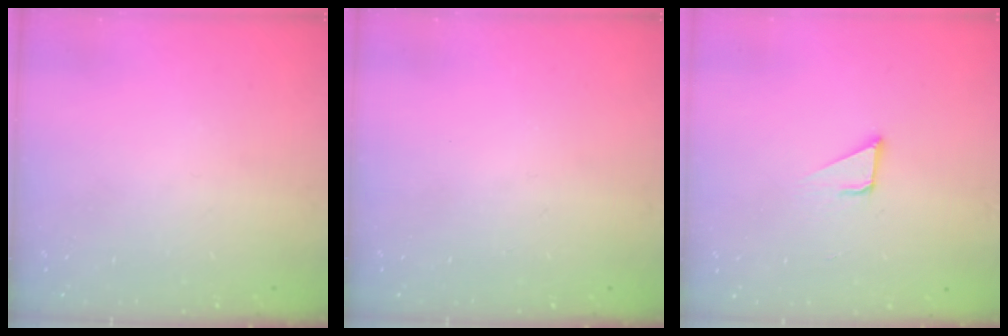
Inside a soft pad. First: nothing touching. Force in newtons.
{"total": 0.0}
{"total": 2.1, "press": 2.1, "slide": 0.0}